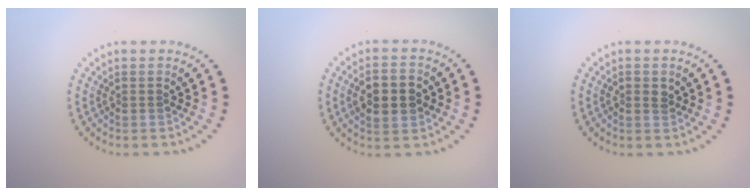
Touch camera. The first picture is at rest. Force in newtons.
{"total": 4.6, "press": 4.6, "slide": 0.1}
{"total": 1.2, "press": 1.2, "slide": 0.0}